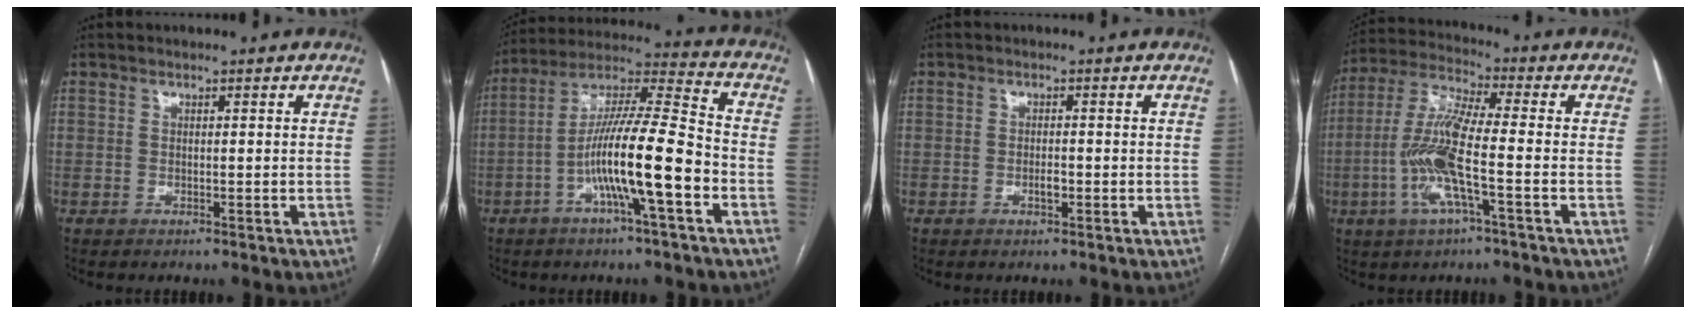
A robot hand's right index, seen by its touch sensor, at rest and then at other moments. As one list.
[{"total": 14.9, "force": [-5.0, 0.9, 14.0], "torque": [-0.253, 0.010, -0.092]}, {"total": 1.6, "force": [-0.5, 0.6, 1.3], "torque": [-0.024, 0.002, -0.009]}, {"total": 11.7, "force": [-2.9, 1.1, 11.3], "torque": [-0.241, 0.002, -0.063]}]